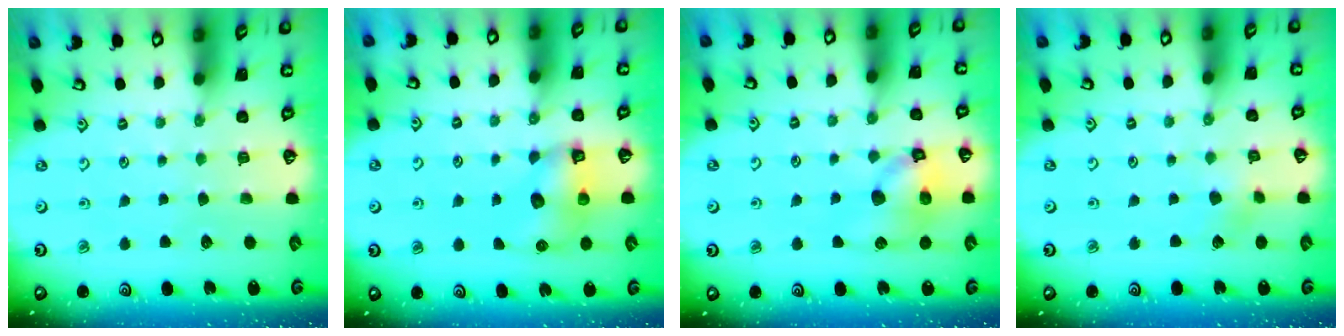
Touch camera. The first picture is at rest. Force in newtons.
{"total": 8.0, "press": 8.0, "slide": 0.4}
{"total": 11.7, "press": 11.5, "slide": 1.7}
{"total": 2.5, "press": 2.4, "slide": 0.6}